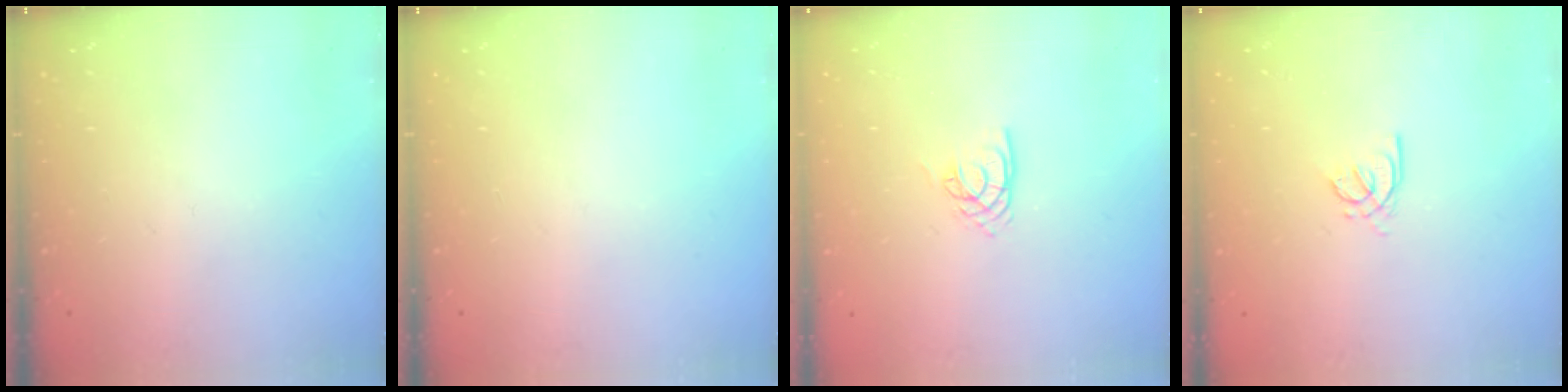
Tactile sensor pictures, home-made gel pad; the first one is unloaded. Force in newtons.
{"total": 0.0}
{"total": 4.2, "press": 4.2, "slide": 0.0}
{"total": 2.1, "press": 2.0, "slide": 0.6}